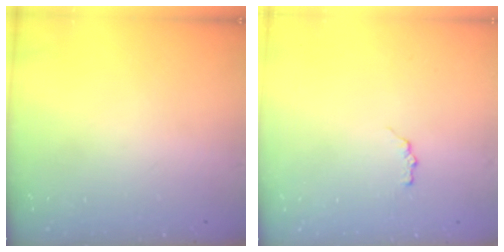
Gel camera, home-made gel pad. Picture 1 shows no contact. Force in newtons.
{"total": 2.6, "press": 2.6, "slide": 0.4}